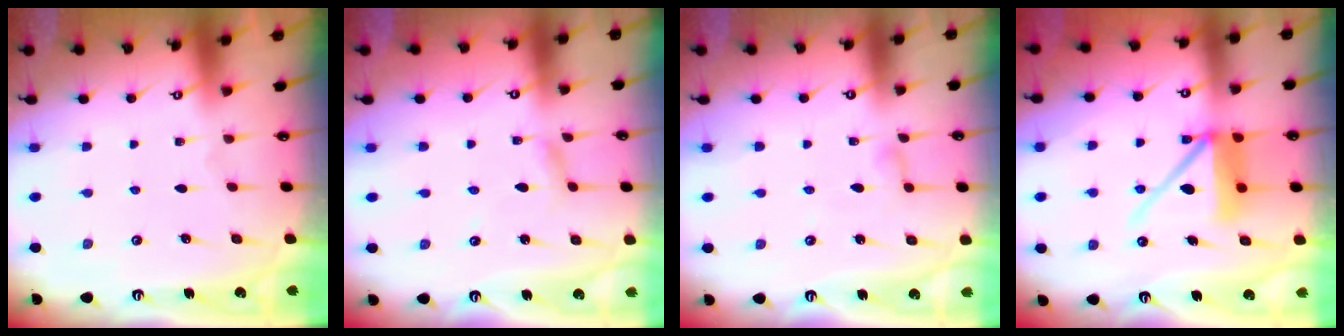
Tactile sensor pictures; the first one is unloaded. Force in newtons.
{"total": 2.6, "press": 2.6, "slide": 0.2}
{"total": 4.9, "press": 4.9, "slide": 0.6}
{"total": 12.0, "press": 11.9, "slide": 1.3}